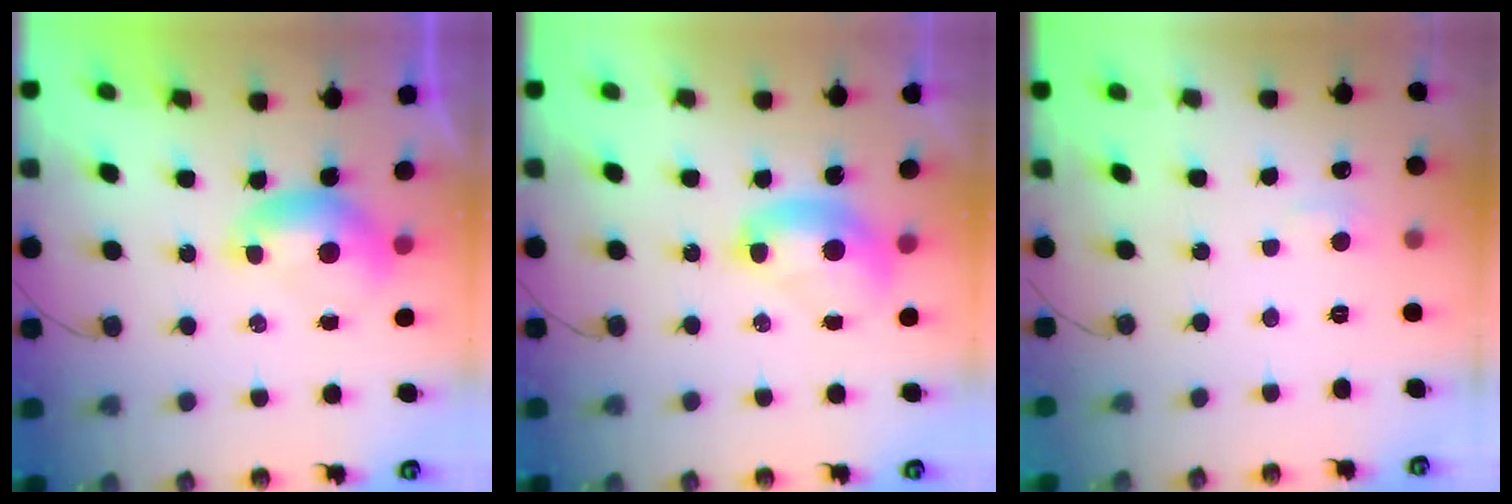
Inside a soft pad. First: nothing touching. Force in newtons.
{"total": 2.5, "press": 2.5, "slide": 0.1}
{"total": 1.9, "press": 1.8, "slide": 0.6}